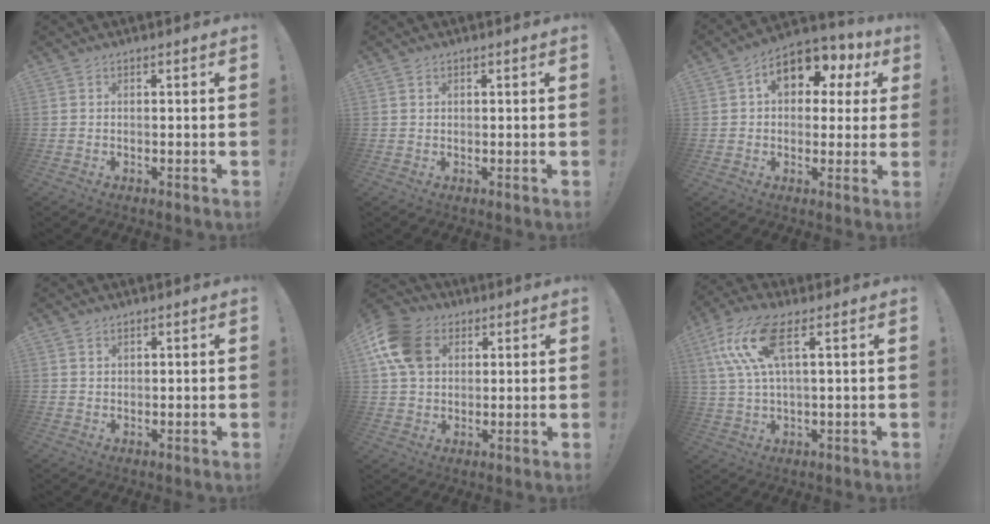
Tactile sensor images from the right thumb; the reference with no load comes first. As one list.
[{"total": 0.8, "force": [0.5, 0.6, -0.2], "torque": [0.006, 0.000, 0.009]}, {"total": 12.9, "force": [5.0, 7.9, 8.9], "torque": [-0.132, -0.011, 0.088]}, {"total": 1.2, "force": [0.9, 0.8, 0.1], "torque": [0.002, -0.001, 0.018]}, {"total": 14.5, "force": [4.9, 11.2, 7.9], "torque": [-0.138, -0.009, 0.099]}, {"total": 13.1, "force": [5.2, 4.6, 11.1], "torque": [-0.233, -0.003, 0.094]}]